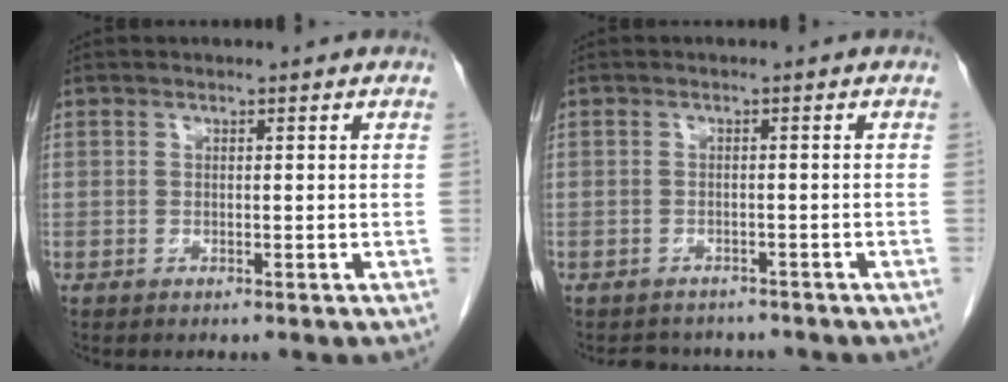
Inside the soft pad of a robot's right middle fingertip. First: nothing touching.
{"total": 4.3, "force": [-3.9, 1.8, 0.3], "torque": [-0.002, 0.002, -0.051]}